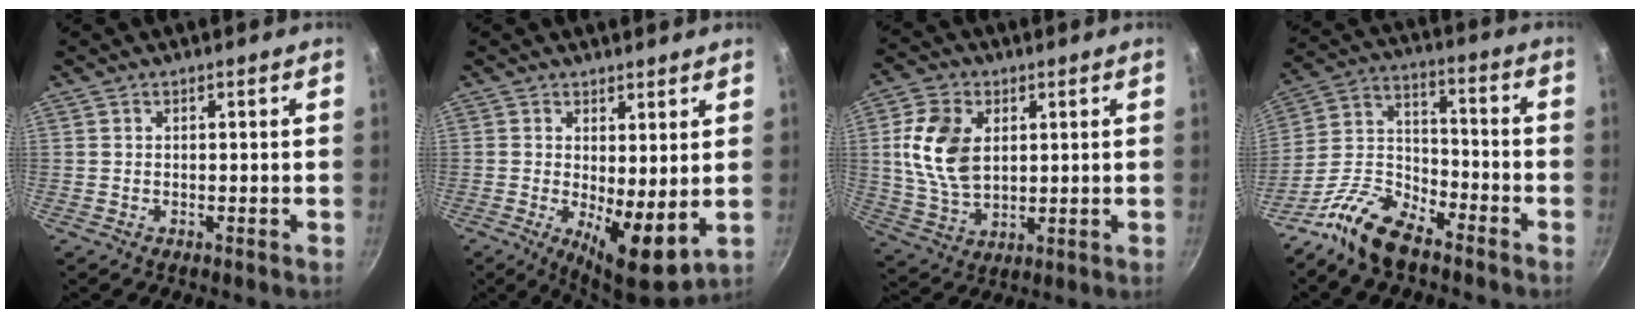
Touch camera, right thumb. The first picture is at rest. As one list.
[{"total": 8.6, "force": [0.3, 3.0, 8.0], "torque": [-0.112, -0.022, 0.008]}, {"total": 12.5, "force": [2.6, 8.4, 8.9], "torque": [-0.155, -0.015, 0.054]}, {"total": 12.9, "force": [-9.3, 5.8, 6.7], "torque": [-0.122, 0.082, -0.195]}]